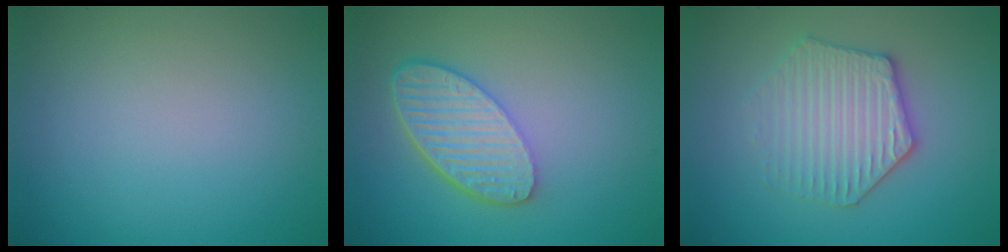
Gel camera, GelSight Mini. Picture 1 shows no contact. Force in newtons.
{"total": 5.9, "press": 4.6, "slide": 3.8}
{"total": 3.7, "press": 3.6, "slide": 1.0}